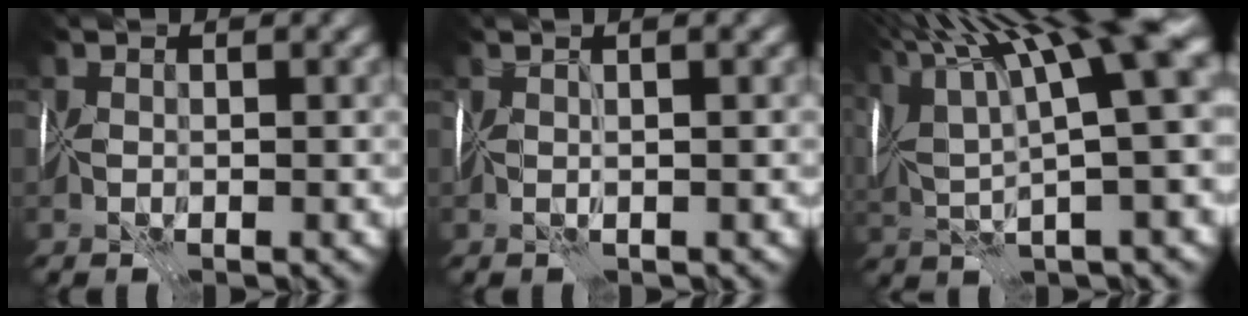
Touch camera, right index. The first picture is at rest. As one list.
[{"total": 1.7, "force": [0.8, -0.1, 1.5], "torque": [-0.012, 0.006, 0.001]}, {"total": 13.7, "force": [6.0, 2.3, 12.1], "torque": [-0.207, 0.014, 0.107]}]